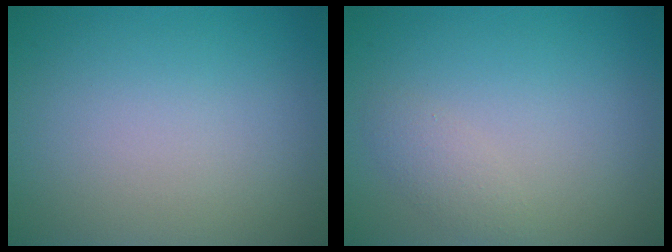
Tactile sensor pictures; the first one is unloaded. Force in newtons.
{"total": 1.3, "press": 1.3, "slide": 0.1}